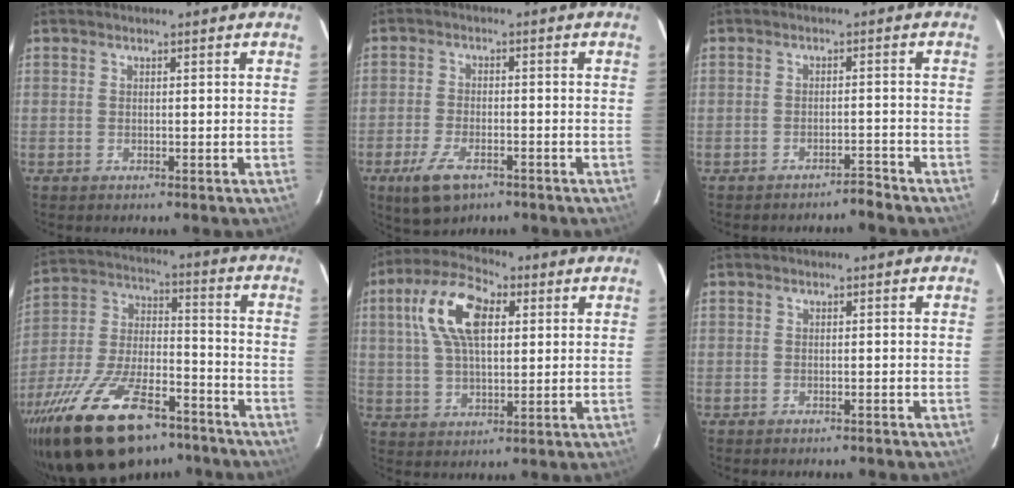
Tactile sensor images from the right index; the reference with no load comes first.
{"total": 7.8, "force": [-4.6, 3.7, 5.1], "torque": [-0.121, -0.013, -0.081]}
{"total": 2.5, "force": [-2.4, 0.1, 0.4], "torque": [-0.013, 0.003, -0.032]}
{"total": 26.0, "force": [-17.8, 10.9, 15.4], "torque": [-0.301, -0.013, -0.284]}
{"total": 13.5, "force": [4.1, 6.7, 10.9], "torque": [-0.213, 0.030, 0.072]}
{"total": 0.6, "force": [-0.5, 0.1, 0.0], "torque": [0.000, 0.005, -0.007]}